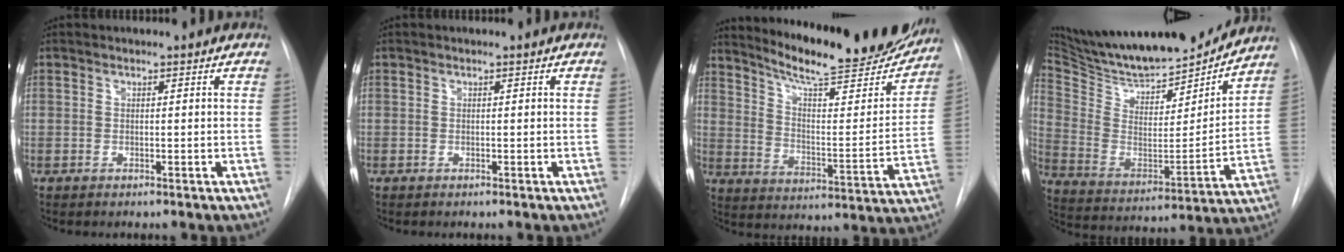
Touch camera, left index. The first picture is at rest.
{"total": 0.0}
{"total": 23.3, "force": [21.0, 2.8, 9.6], "torque": [-0.143, -0.053, 0.287]}
{"total": 25.3, "force": [23.0, 5.1, 9.1], "torque": [-0.169, -0.027, 0.355]}